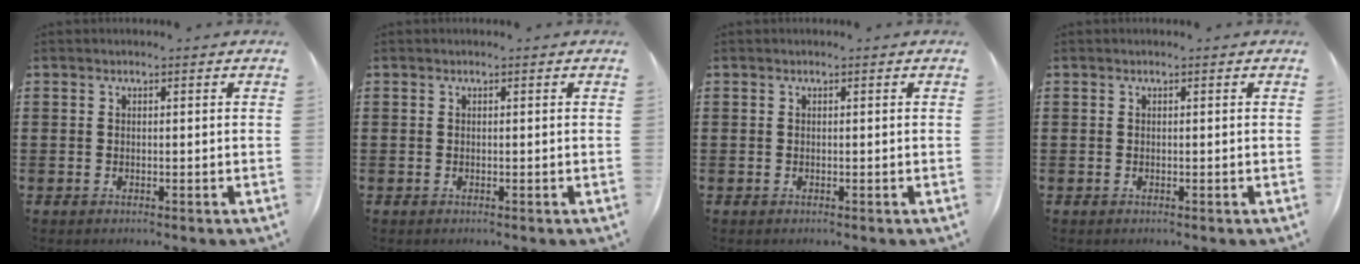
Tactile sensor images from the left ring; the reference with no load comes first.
{"total": 0.0}
{"total": 0.0}
{"total": 0.0}